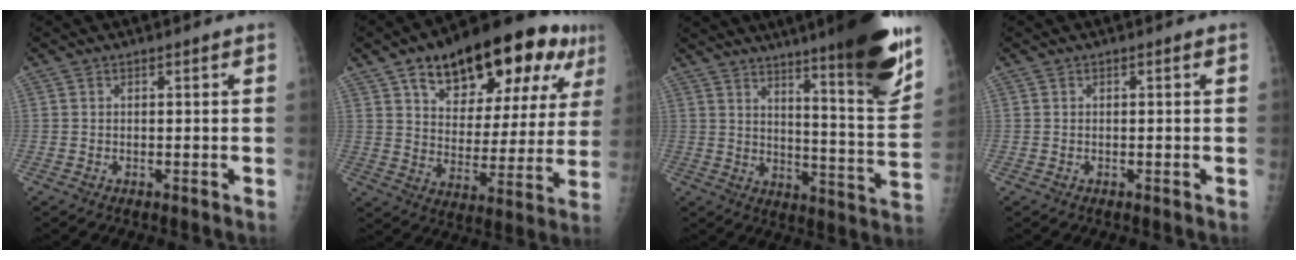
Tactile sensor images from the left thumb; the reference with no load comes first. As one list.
[{"total": 25.6, "force": [13.4, 12.0, 18.3], "torque": [-0.231, -0.008, 0.201]}, {"total": 22.0, "force": [14.6, 2.0, 16.4], "torque": [-0.208, -0.076, 0.210]}, {"total": 0.0}]